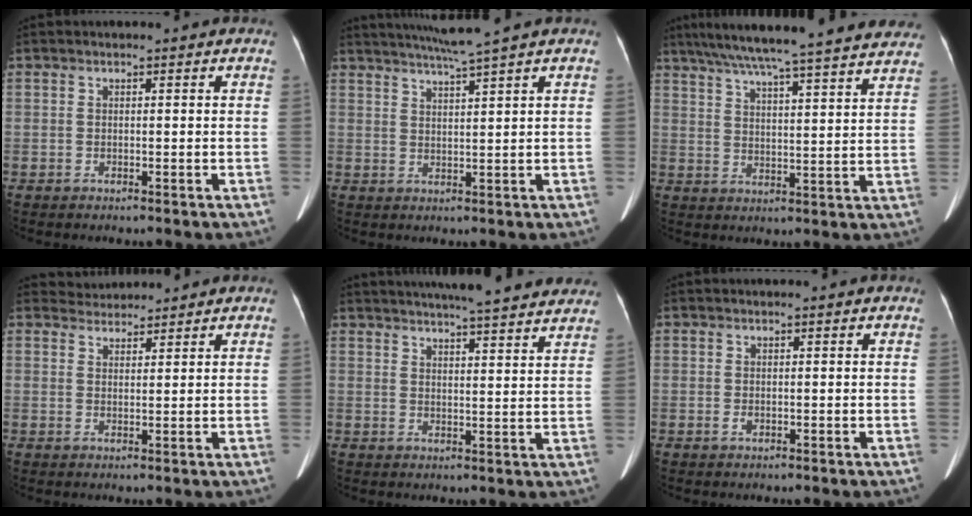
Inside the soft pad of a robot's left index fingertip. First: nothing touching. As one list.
[{"total": 5.8, "force": [4.7, -1.9, 2.9], "torque": [-0.048, 0.002, 0.082]}, {"total": 28.4, "force": [25.2, 1.3, 13.1], "torque": [-0.218, -0.010, 0.322]}, {"total": 2.7, "force": [2.6, 0.3, -0.6], "torque": [0.002, 0.017, 0.050]}, {"total": 19.0, "force": [16.9, 1.6, 8.5], "torque": [-0.122, 0.011, 0.205]}, {"total": 1.5, "force": [-1.4, 0.1, -0.3], "torque": [0.006, -0.003, -0.024]}]